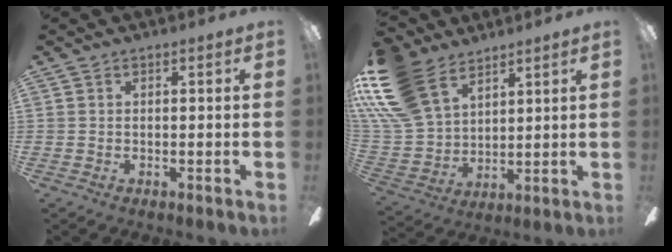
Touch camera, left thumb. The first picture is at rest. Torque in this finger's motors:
{"motor_torque": [0.45, 0.62, 1.33, -1.44, 0.59]}